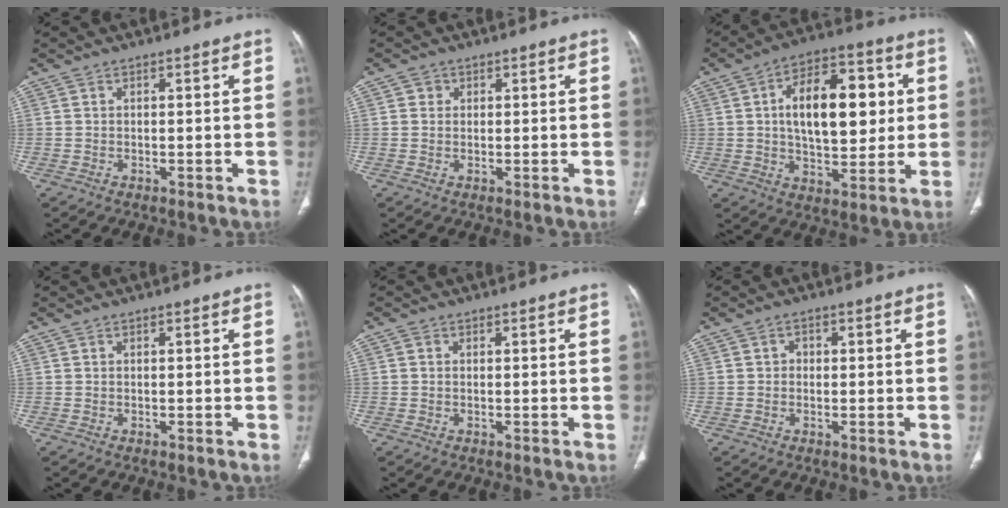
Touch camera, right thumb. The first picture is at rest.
{"total": 1.5, "force": [0.4, 1.4, 0.3], "torque": [0.005, 0.001, 0.004]}
{"total": 18.1, "force": [2.9, 9.6, 15.0], "torque": [-0.201, 0.011, 0.045]}
{"total": 0.0}
{"total": 0.6, "force": [0.1, 0.5, 0.2], "torque": [-0.001, 0.002, 0.000]}
{"total": 1.5, "force": [0.1, 1.4, 0.7], "torque": [-0.004, 0.005, -0.002]}